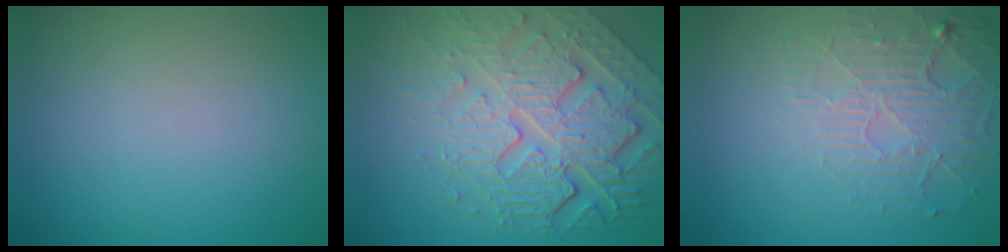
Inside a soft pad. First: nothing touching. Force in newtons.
{"total": 8.5, "press": 5.9, "slide": 6.2}
{"total": 5.4, "press": 3.4, "slide": 4.2}